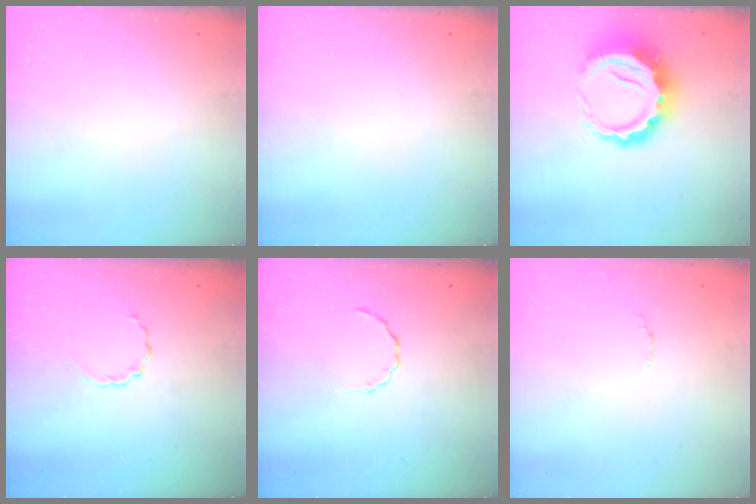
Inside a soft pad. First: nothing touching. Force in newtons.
{"total": 0.0}
{"total": 12.0, "press": 11.7, "slide": 2.7}
{"total": 3.5, "press": 3.2, "slide": 1.2}
{"total": 2.9, "press": 2.8, "slide": 0.8}
{"total": 2.9, "press": 2.8, "slide": 0.7}